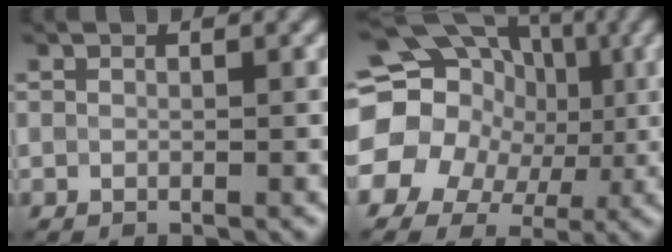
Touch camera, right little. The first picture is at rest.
{"total": 18.5, "force": [1.2, 16.3, 8.8], "torque": [-0.179, 0.026, -0.013]}